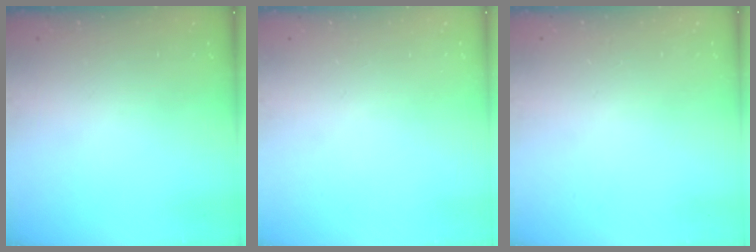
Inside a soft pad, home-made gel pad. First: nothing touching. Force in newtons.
{"total": 0.0}
{"total": 2.5, "press": 2.5, "slide": 0.2}